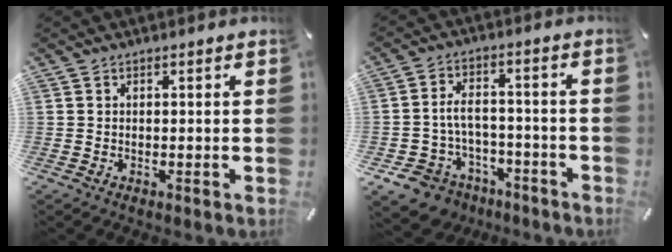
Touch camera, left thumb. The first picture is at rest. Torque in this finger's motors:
{"motor_torque": [0.60, 1.45, 0.12, 0.12, 0.09]}